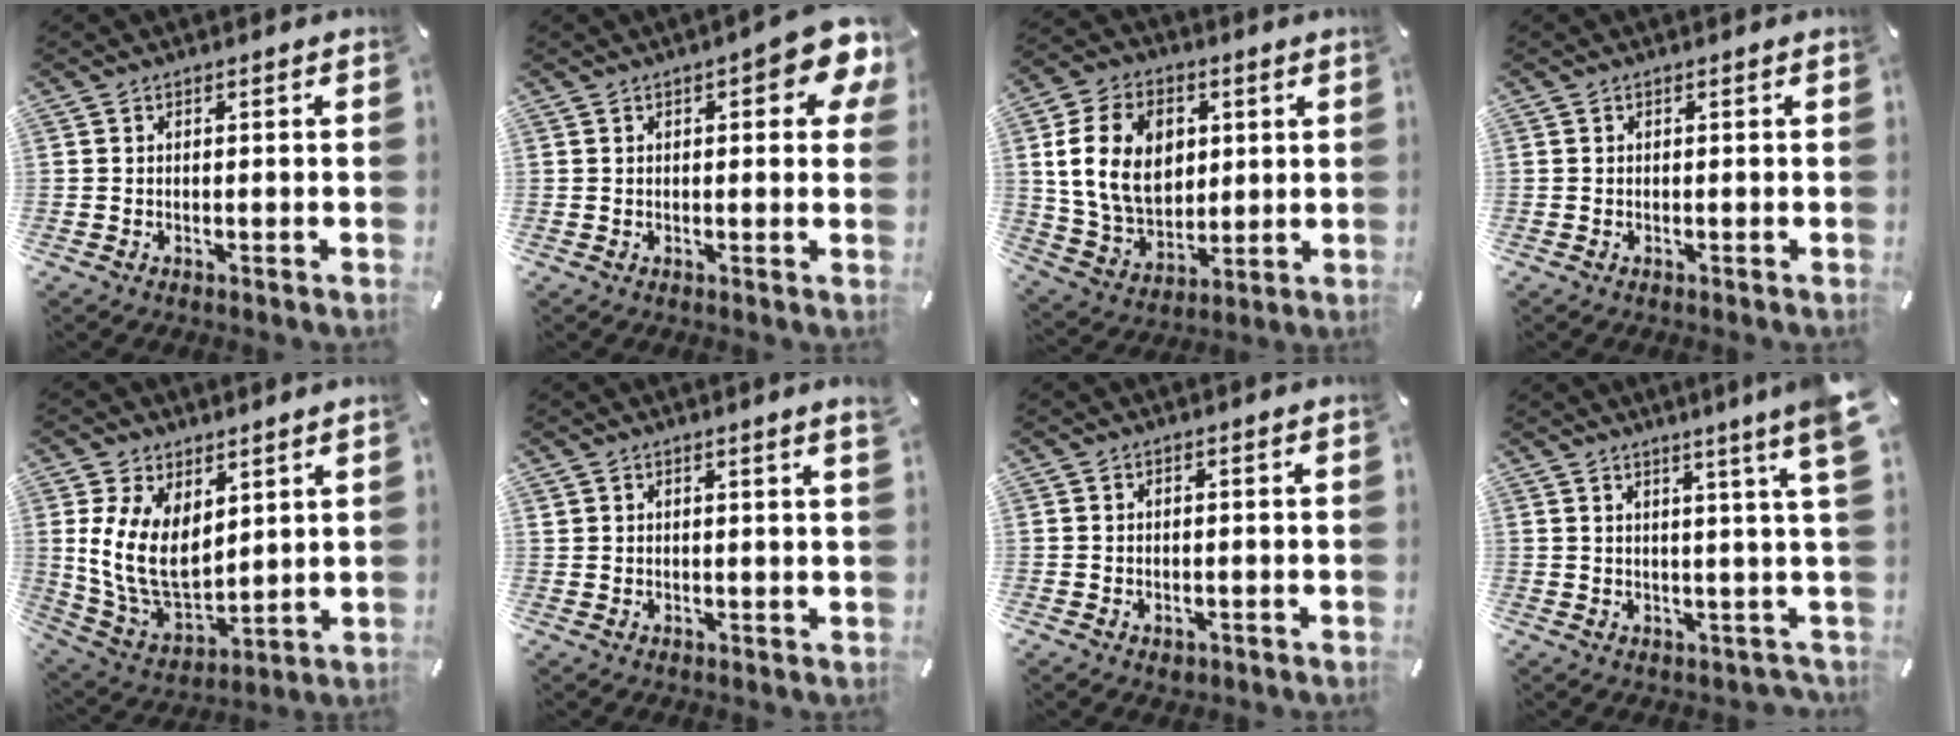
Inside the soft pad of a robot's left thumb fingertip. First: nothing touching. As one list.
[{"total": 9.2, "force": [3.3, 3.5, 7.8], "torque": [-0.100, -0.013, 0.052]}, {"total": 15.4, "force": [3.4, 11.8, 9.4], "torque": [-0.188, 0.011, 0.064]}, {"total": 0.0}, {"total": 13.3, "force": [3.6, 9.4, 8.7], "torque": [-0.200, -0.033, 0.072]}, {"total": 1.7, "force": [1.4, -0.2, 0.8], "torque": [-0.016, -0.004, 0.026]}, {"total": 1.0, "force": [-0.2, 0.9, 0.4], "torque": [-0.007, 0.003, -0.005]}, {"total": 7.9, "force": [4.1, -0.5, 6.7], "torque": [-0.103, -0.031, 0.063]}]